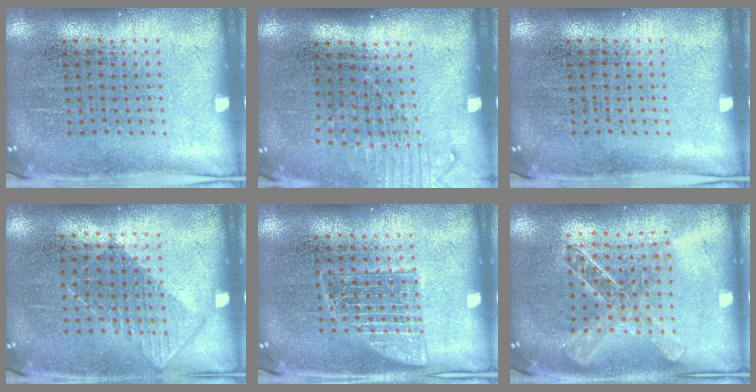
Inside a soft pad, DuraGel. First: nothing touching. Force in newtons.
{"total": 1.3, "press": 1.1, "slide": 0.8}
{"total": 0.0}
{"total": 0.6, "press": 0.4, "slide": 0.4}
{"total": 2.2, "press": 2.1, "slide": 0.5}
{"total": 1.8, "press": 1.6, "slide": 0.8}